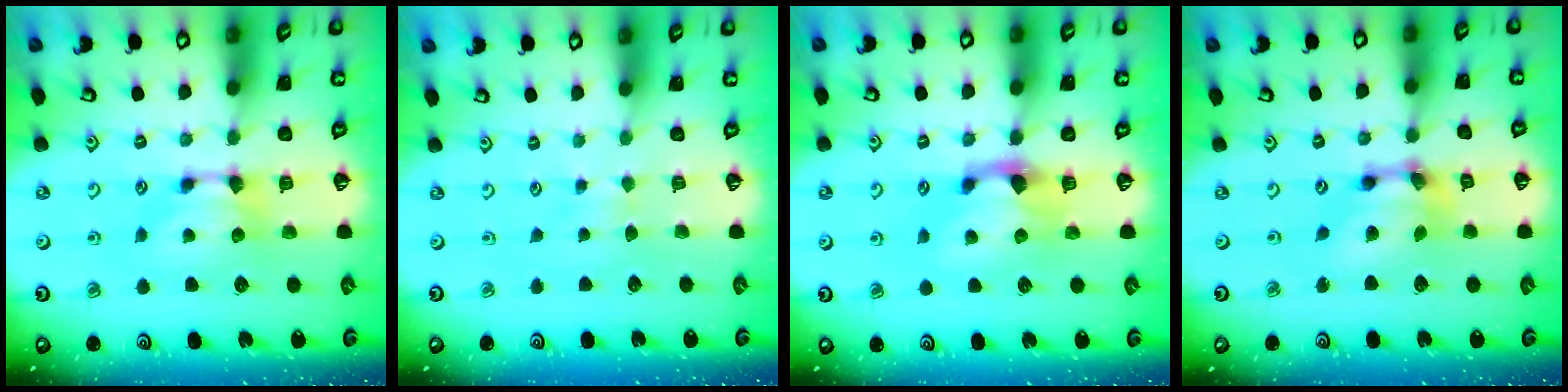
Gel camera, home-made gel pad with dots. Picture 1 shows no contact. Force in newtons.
{"total": 3.3, "press": 3.3, "slide": 0.3}
{"total": 1.6, "press": 1.2, "slide": 1.1}
{"total": 5.1, "press": 4.7, "slide": 1.9}